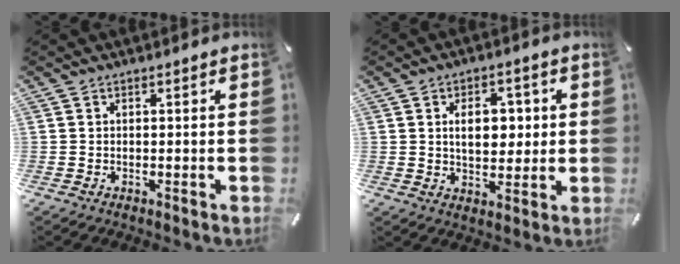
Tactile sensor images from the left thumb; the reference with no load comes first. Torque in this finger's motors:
{"motor_torque": [0.83, 0.84, 0.66, -0.14, 0.04]}